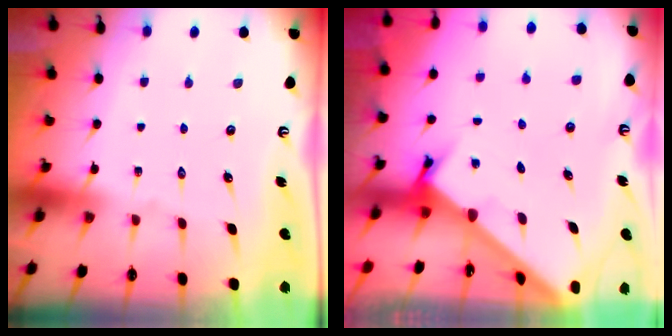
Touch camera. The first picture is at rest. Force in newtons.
{"total": 2.6, "press": 2.6, "slide": 0.3}